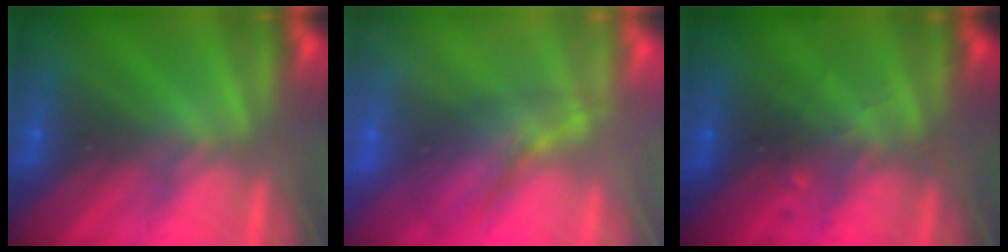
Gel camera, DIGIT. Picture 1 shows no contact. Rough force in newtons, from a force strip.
{"total": 2.4}
{"total": 2.7}